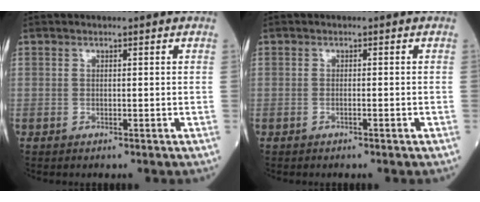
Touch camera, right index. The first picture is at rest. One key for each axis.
{"total": 0.7, "fx": -0.4, "fy": 0.0, "fz": 0.6, "tx": -0.016, "ty": 0.001, "tz": -0.001}